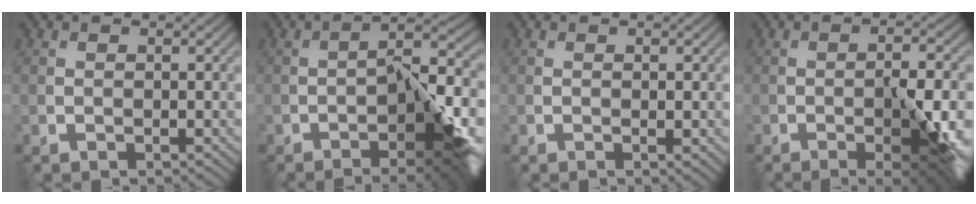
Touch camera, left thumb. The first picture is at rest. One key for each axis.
{"total": 10.7, "fx": -4.4, "fy": 3.5, "fz": 9.2, "tx": -0.136, "ty": -0.002, "tz": -0.066}
{"total": 0.7, "fx": -0.1, "fy": 0.2, "fz": 0.7, "tx": -0.012, "ty": -0.003, "tz": -0.002}
{"total": 9.0, "fx": -3.1, "fy": 2.4, "fz": 8.1, "tx": -0.123, "ty": -0.006, "tz": -0.036}